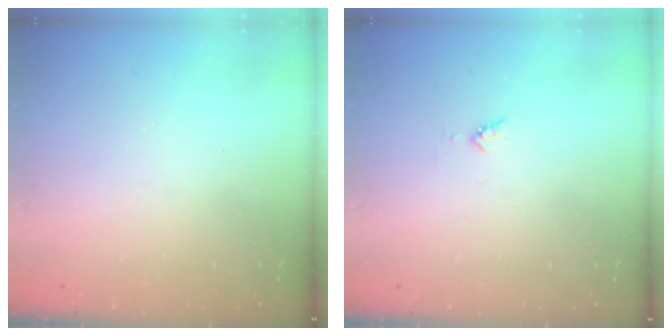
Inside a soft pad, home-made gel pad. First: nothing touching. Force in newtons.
{"total": 3.4, "press": 3.3, "slide": 0.4}